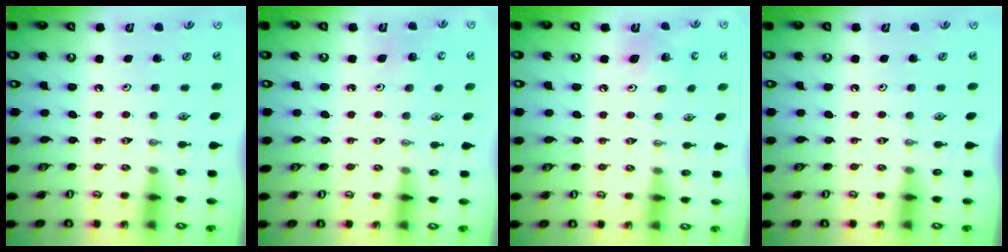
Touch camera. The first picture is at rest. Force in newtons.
{"total": 5.5, "press": 5.4, "slide": 1.1}
{"total": 8.6, "press": 8.4, "slide": 1.5}
{"total": 0.0}